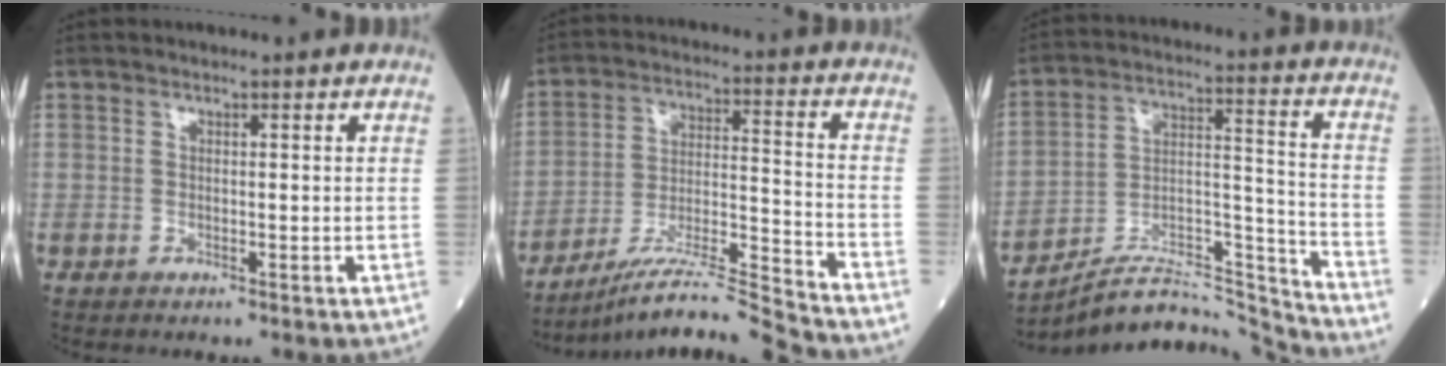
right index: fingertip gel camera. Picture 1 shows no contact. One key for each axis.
{"total": 13.4, "fx": -12.6, "fy": -2.6, "fz": 3.8, "tx": -0.058, "ty": 0.019, "tz": -0.224}
{"total": 15.7, "fx": -15.6, "fy": -0.7, "fz": 1.9, "tx": -0.027, "ty": 0.051, "tz": -0.264}